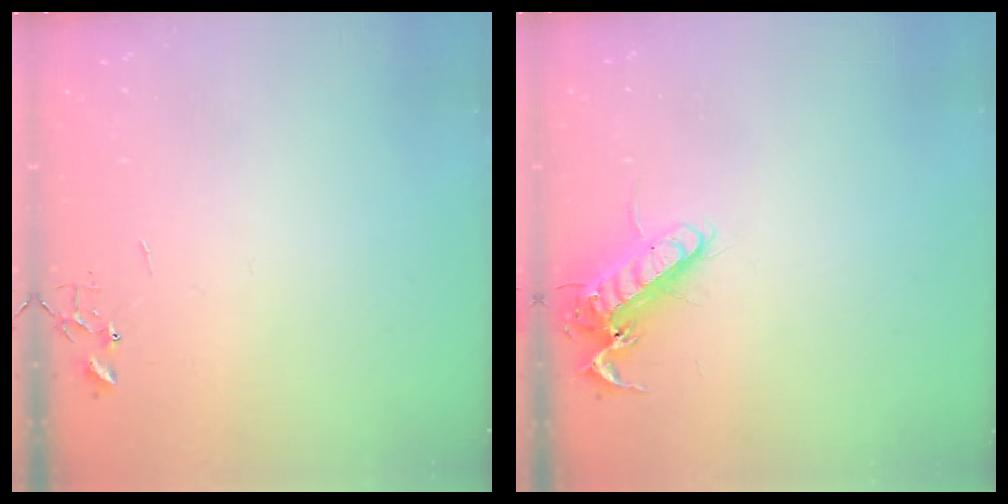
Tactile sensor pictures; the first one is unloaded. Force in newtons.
{"total": 13.8, "press": 13.7, "slide": 2.0}